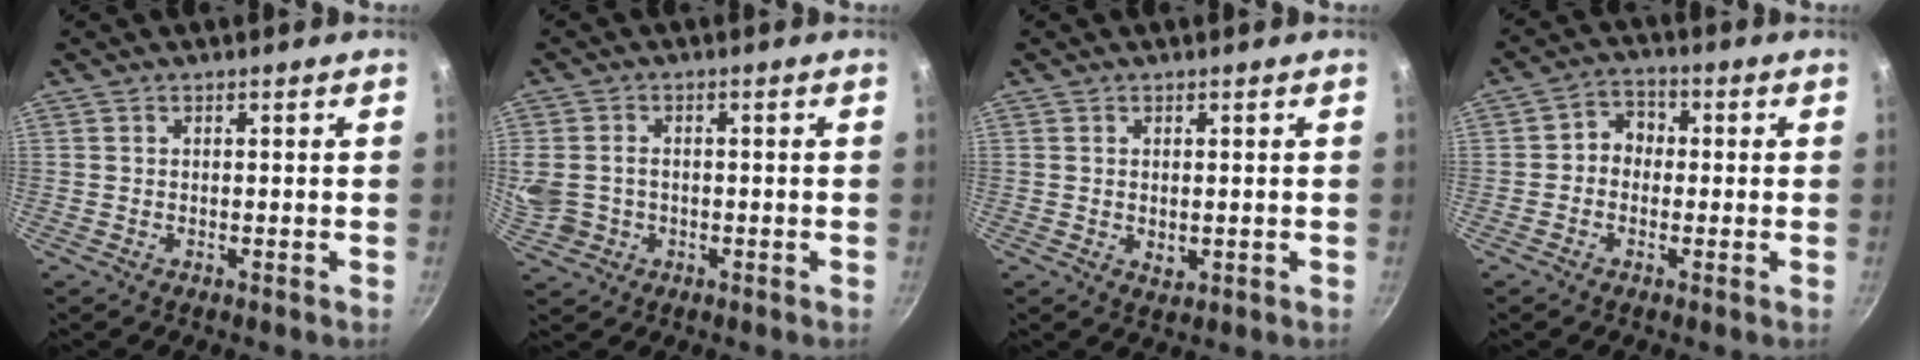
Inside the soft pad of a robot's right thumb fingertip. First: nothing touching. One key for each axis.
{"total": 9.5, "fx": -0.9, "fy": 8.2, "fz": 4.8, "tx": -0.121, "ty": 0.011, "tz": -0.010}
{"total": 2.0, "fx": 0.1, "fy": 1.3, "fz": 1.5, "tx": -0.023, "ty": -0.004, "tz": 0.004}
{"total": 4.9, "fx": -0.3, "fy": 4.2, "fz": 2.5, "tx": -0.012, "ty": 0.016, "tz": -0.018}